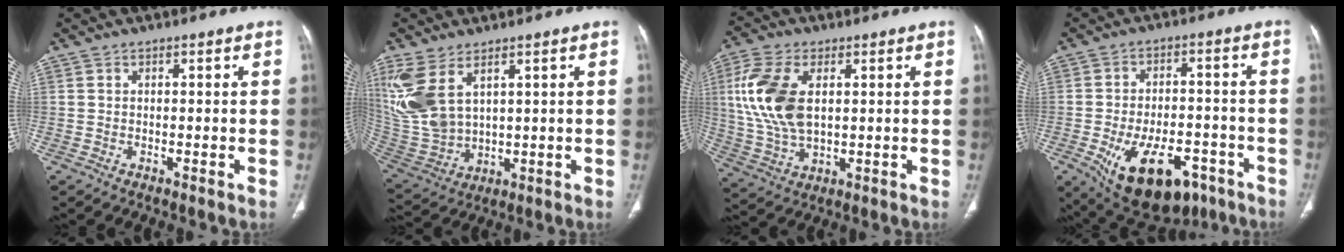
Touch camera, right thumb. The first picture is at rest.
{"total": 13.6, "force": [6.0, 7.4, 9.8], "torque": [-0.221, -0.018, 0.146]}
{"total": 14.1, "force": [2.8, 7.8, 11.3], "torque": [-0.250, -0.004, 0.059]}
{"total": 18.4, "force": [-8.8, 10.0, 12.8], "torque": [-0.193, 0.026, -0.117]}